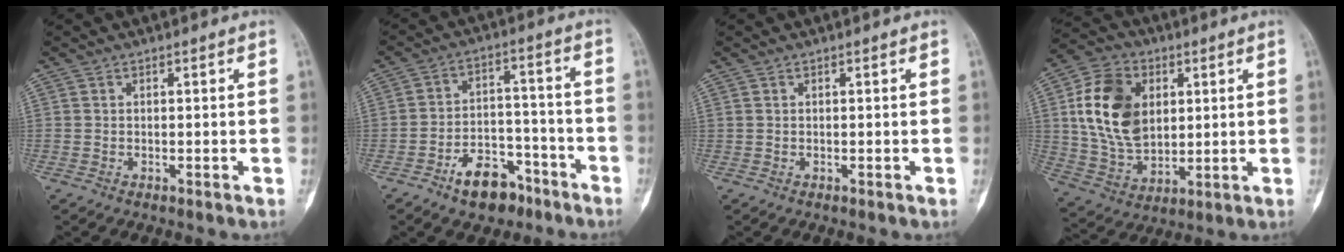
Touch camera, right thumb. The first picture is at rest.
{"total": 10.3, "force": [-6.6, 5.9, 5.2], "torque": [-0.058, 0.061, -0.105]}
{"total": 0.0}
{"total": 16.9, "force": [3.6, 12.0, 11.3], "torque": [-0.181, -0.006, 0.072]}